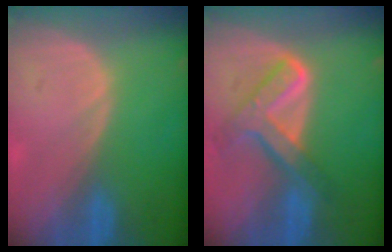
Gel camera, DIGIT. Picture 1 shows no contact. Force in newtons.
{"total": 7.7, "press": 6.5, "slide": 4.1}